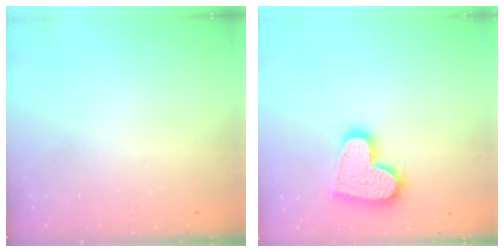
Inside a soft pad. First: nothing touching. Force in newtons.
{"total": 16.5, "press": 16.5, "slide": 1.4}